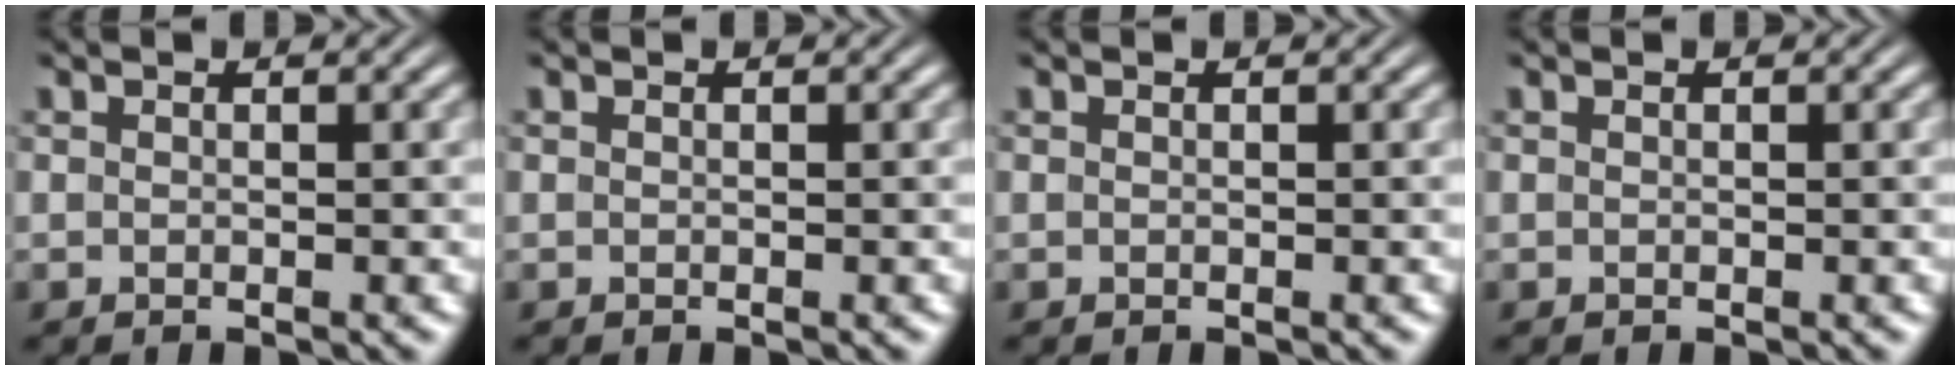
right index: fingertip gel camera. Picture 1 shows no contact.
{"total": 0.0}
{"total": 0.0}
{"total": 0.0}